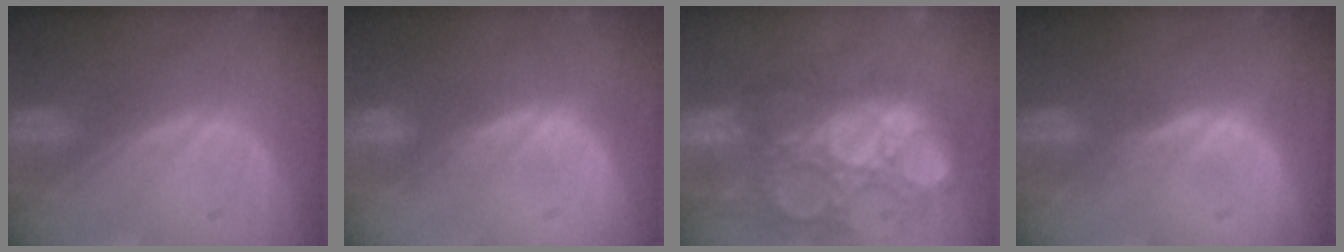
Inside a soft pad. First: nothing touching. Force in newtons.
{"total": 2.8, "press": 2.3, "slide": 1.7}
{"total": 12.9, "press": 12.0, "slide": 4.8}
{"total": 1.1, "press": 1.1, "slide": 0.1}